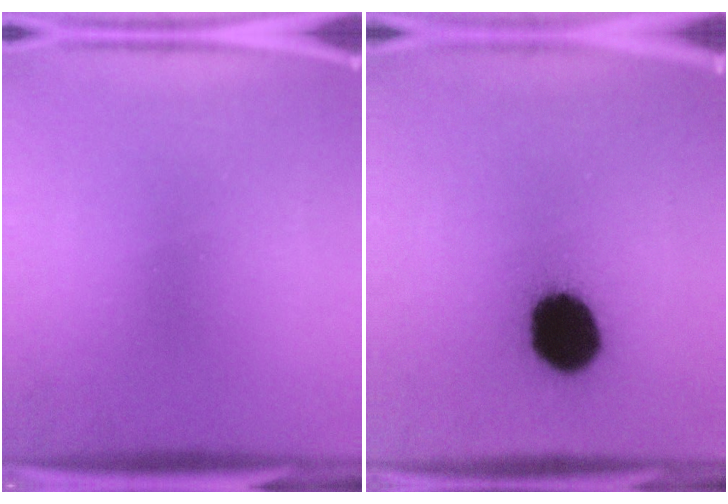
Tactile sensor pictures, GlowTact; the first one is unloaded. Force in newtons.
{"total": 17.3}